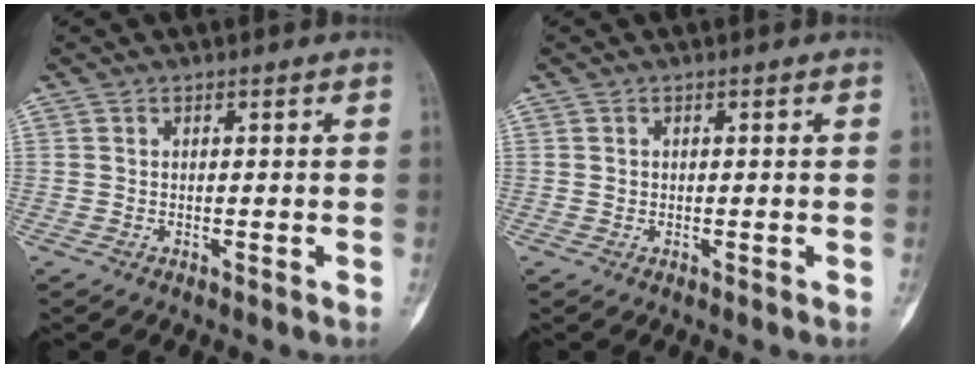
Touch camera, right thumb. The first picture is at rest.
{"total": 0.6, "force": [0.0, 0.5, 0.2], "torque": [-0.001, 0.002, 0.001]}